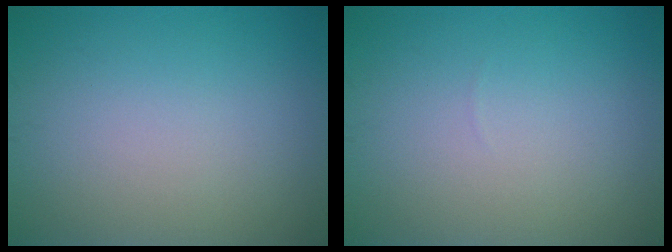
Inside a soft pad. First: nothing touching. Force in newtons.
{"total": 0.0}